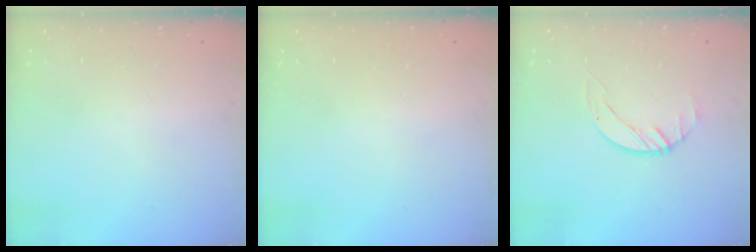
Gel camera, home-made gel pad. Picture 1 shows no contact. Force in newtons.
{"total": 0.0}
{"total": 1.4, "press": 1.4, "slide": 0.2}